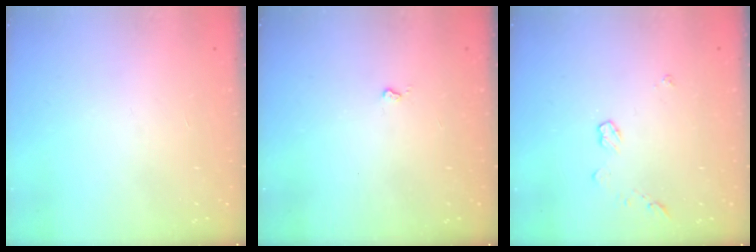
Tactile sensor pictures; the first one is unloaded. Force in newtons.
{"total": 2.6, "press": 2.6, "slide": 0.4}
{"total": 4.1, "press": 4.1, "slide": 0.5}